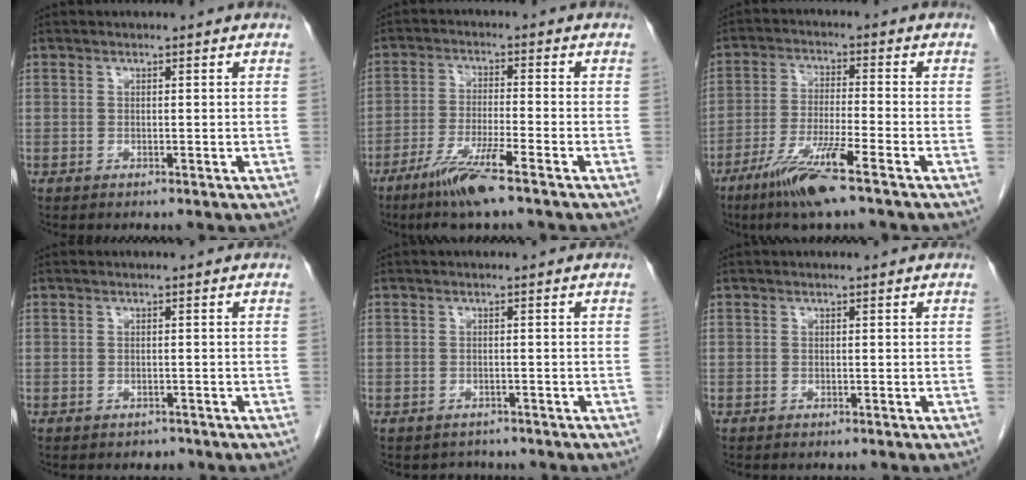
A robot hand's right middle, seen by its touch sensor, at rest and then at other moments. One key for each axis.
{"total": 7.9, "fx": -5.3, "fy": -0.4, "fz": 5.9, "tx": -0.117, "ty": -0.024, "tz": -0.103}
{"total": 9.6, "fx": -6.2, "fy": -0.4, "fz": 7.3, "tx": -0.148, "ty": -0.028, "tz": -0.118}
{"total": 1.3, "fx": -1.0, "fy": 0.8, "fz": 0.0, "tx": -0.002, "ty": 0.002, "tz": -0.015}
{"total": 2.0, "fx": -1.6, "fy": 1.0, "fz": -0.3, "tx": -0.001, "ty": 0.000, "tz": -0.026}
{"total": 0.0}